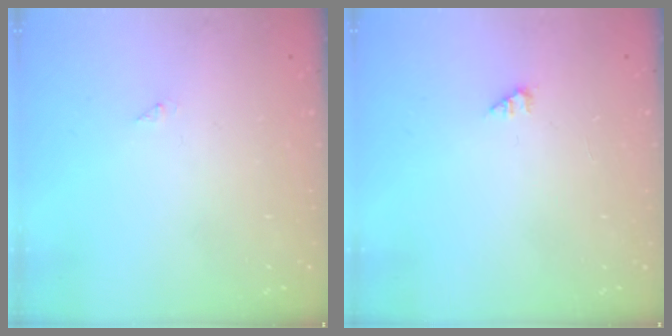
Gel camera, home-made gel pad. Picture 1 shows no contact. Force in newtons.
{"total": 1.0, "press": 1.0, "slide": 0.2}